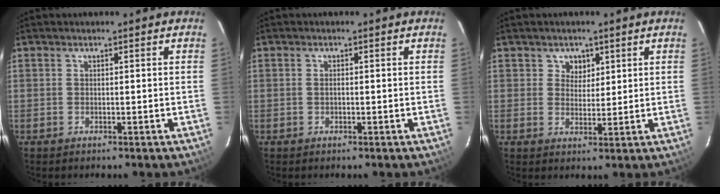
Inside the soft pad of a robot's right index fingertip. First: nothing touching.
{"total": 0.7, "force": [-0.1, 0.3, 0.6], "torque": [-0.013, 0.002, -0.003]}
{"total": 3.3, "force": [1.6, 2.8, 0.5], "torque": [0.001, 0.006, 0.027]}